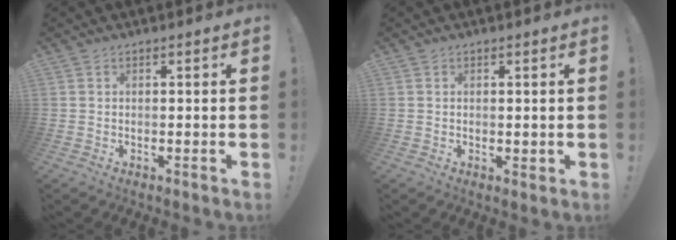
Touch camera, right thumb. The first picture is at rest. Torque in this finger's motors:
{"motor_torque": [-0.13, -0.14, -0.01, -0.03, 0.00]}